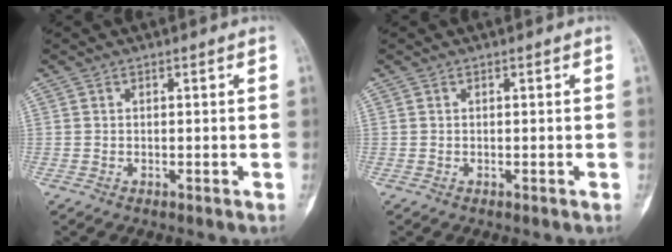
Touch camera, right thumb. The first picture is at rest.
{"total": 0.0}